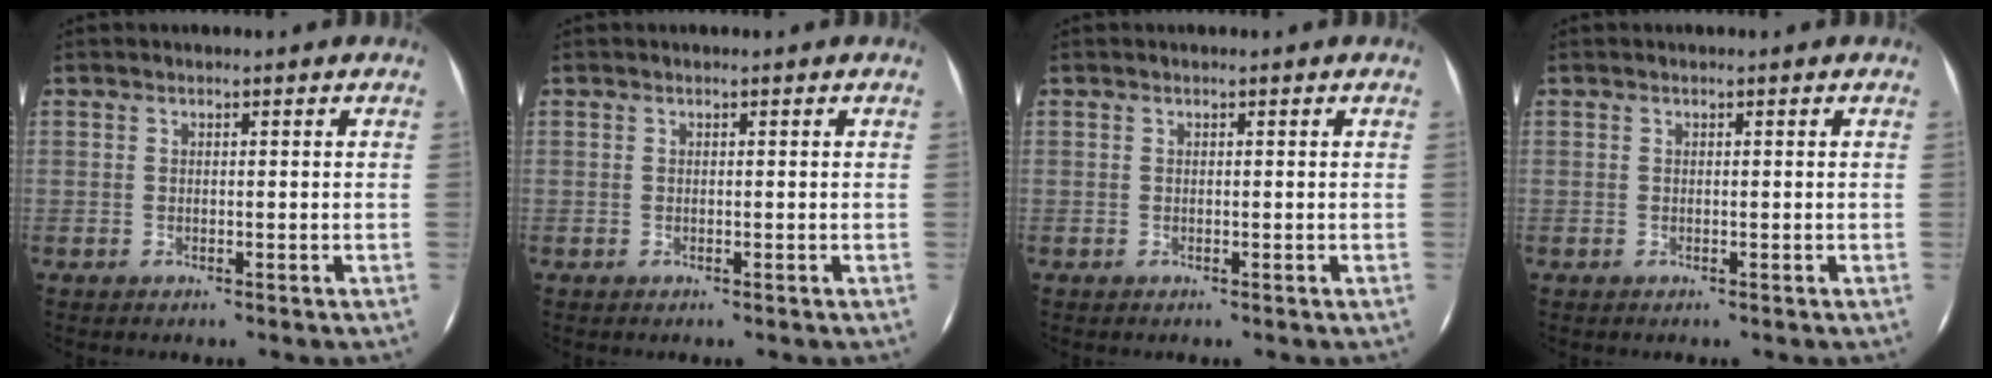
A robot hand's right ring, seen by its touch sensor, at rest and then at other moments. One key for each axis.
{"total": 0.0}
{"total": 0.0}
{"total": 0.0}